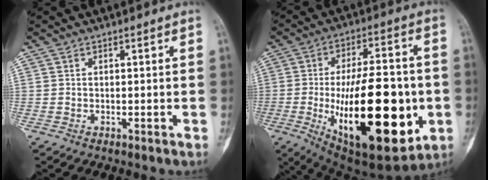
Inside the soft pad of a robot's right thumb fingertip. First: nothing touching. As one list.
[{"total": 29.0, "force": [-5.7, 12.3, 25.6], "torque": [-0.392, -0.006, -0.067]}]